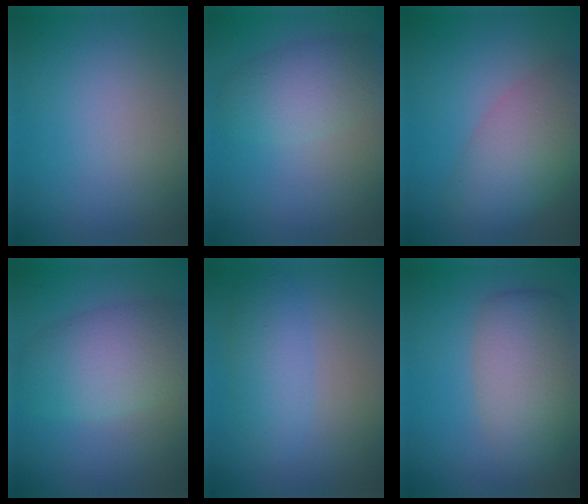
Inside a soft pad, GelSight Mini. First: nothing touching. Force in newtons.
{"total": 4.0, "press": 4.0, "slide": 0.2}
{"total": 5.7, "press": 5.7, "slide": 0.3}
{"total": 6.1, "press": 6.0, "slide": 0.2}
{"total": 3.3, "press": 3.2, "slide": 0.1}
{"total": 5.6, "press": 5.6, "slide": 0.3}